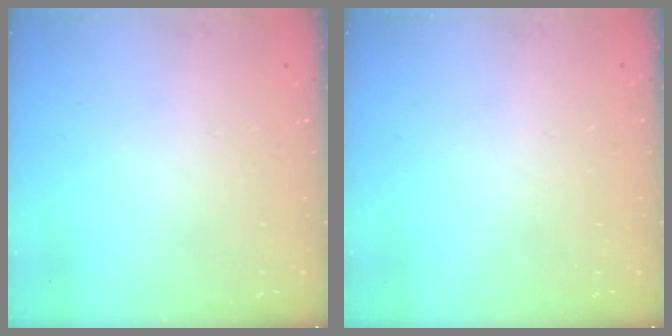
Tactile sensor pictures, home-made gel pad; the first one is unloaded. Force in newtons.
{"total": 0.0}